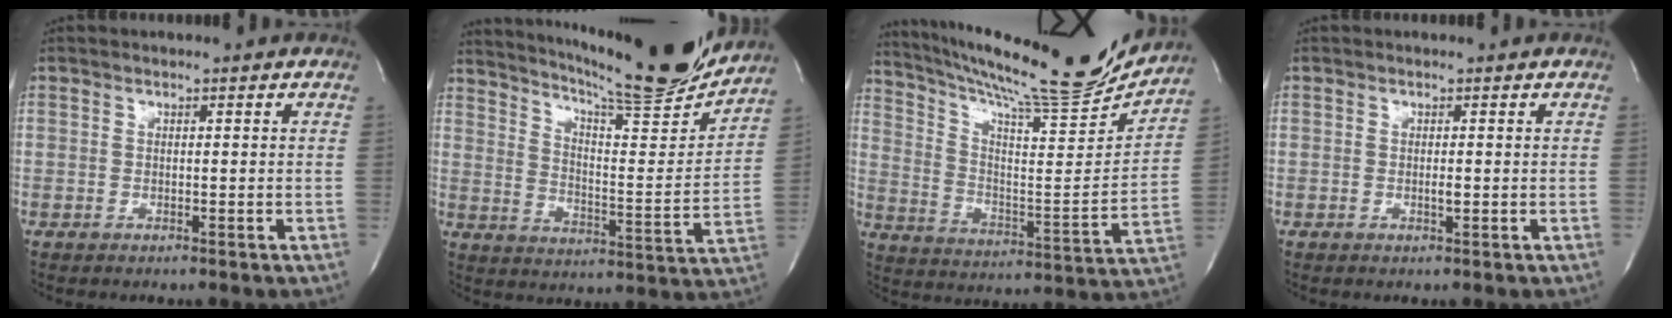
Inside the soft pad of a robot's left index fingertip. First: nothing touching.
{"total": 19.7, "force": [17.9, 0.9, 8.2], "torque": [-0.136, -0.056, 0.251]}
{"total": 22.2, "force": [20.4, 0.9, 8.8], "torque": [-0.155, -0.065, 0.299]}
{"total": 0.7, "force": [-0.2, 0.1, 0.7], "torque": [-0.017, -0.006, -0.004]}